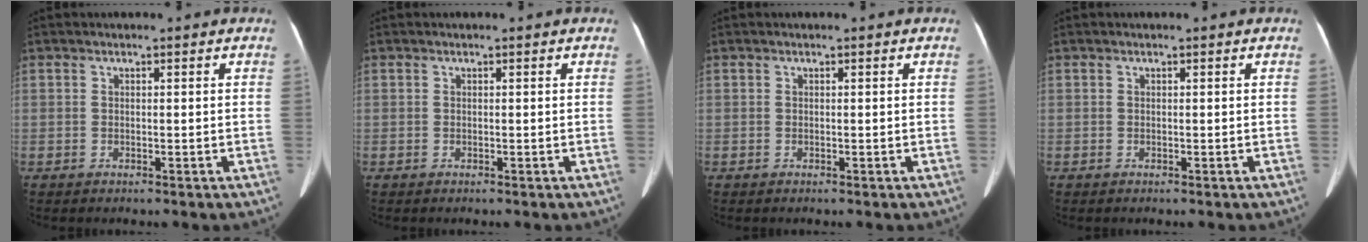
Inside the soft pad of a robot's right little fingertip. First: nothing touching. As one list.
[{"total": 0.0}, {"total": 0.0}, {"total": 0.0}]